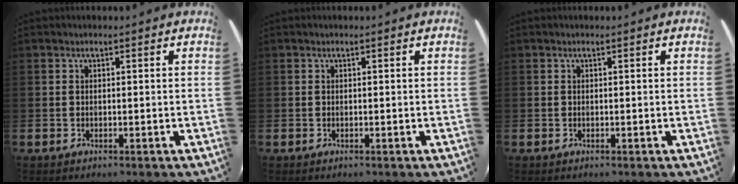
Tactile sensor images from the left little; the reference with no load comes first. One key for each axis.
{"total": 0.0}
{"total": 0.0}